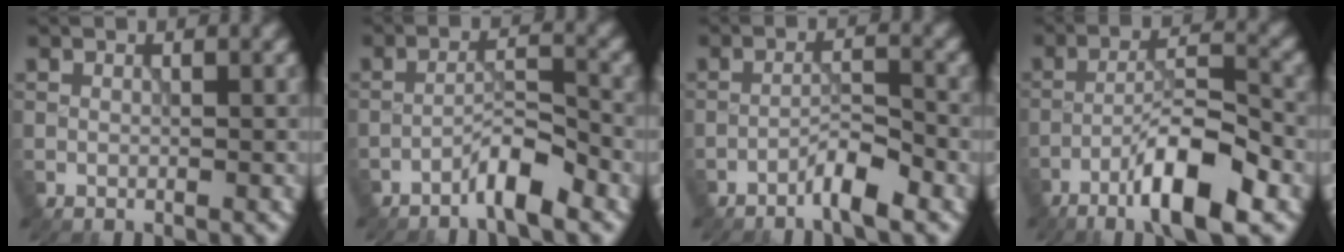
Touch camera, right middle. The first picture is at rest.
{"total": 3.5, "force": [-2.7, 0.3, 2.2], "torque": [-0.038, 0.012, -0.054]}
{"total": 3.0, "force": [-2.3, 0.3, 2.0], "torque": [-0.036, 0.010, -0.045]}
{"total": 8.0, "force": [-4.6, 1.5, 6.4], "torque": [-0.109, 0.012, -0.084]}